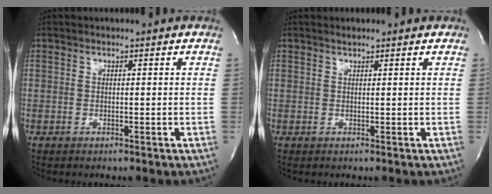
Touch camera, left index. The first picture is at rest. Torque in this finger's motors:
{"motor_torque": [-0.01, -0.05, -0.02, 0.02]}